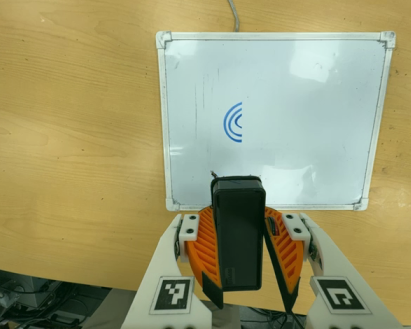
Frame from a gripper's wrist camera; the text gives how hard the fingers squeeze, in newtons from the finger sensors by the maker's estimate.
{"total": 8.8, "left": 8.8, "right": 8.8}